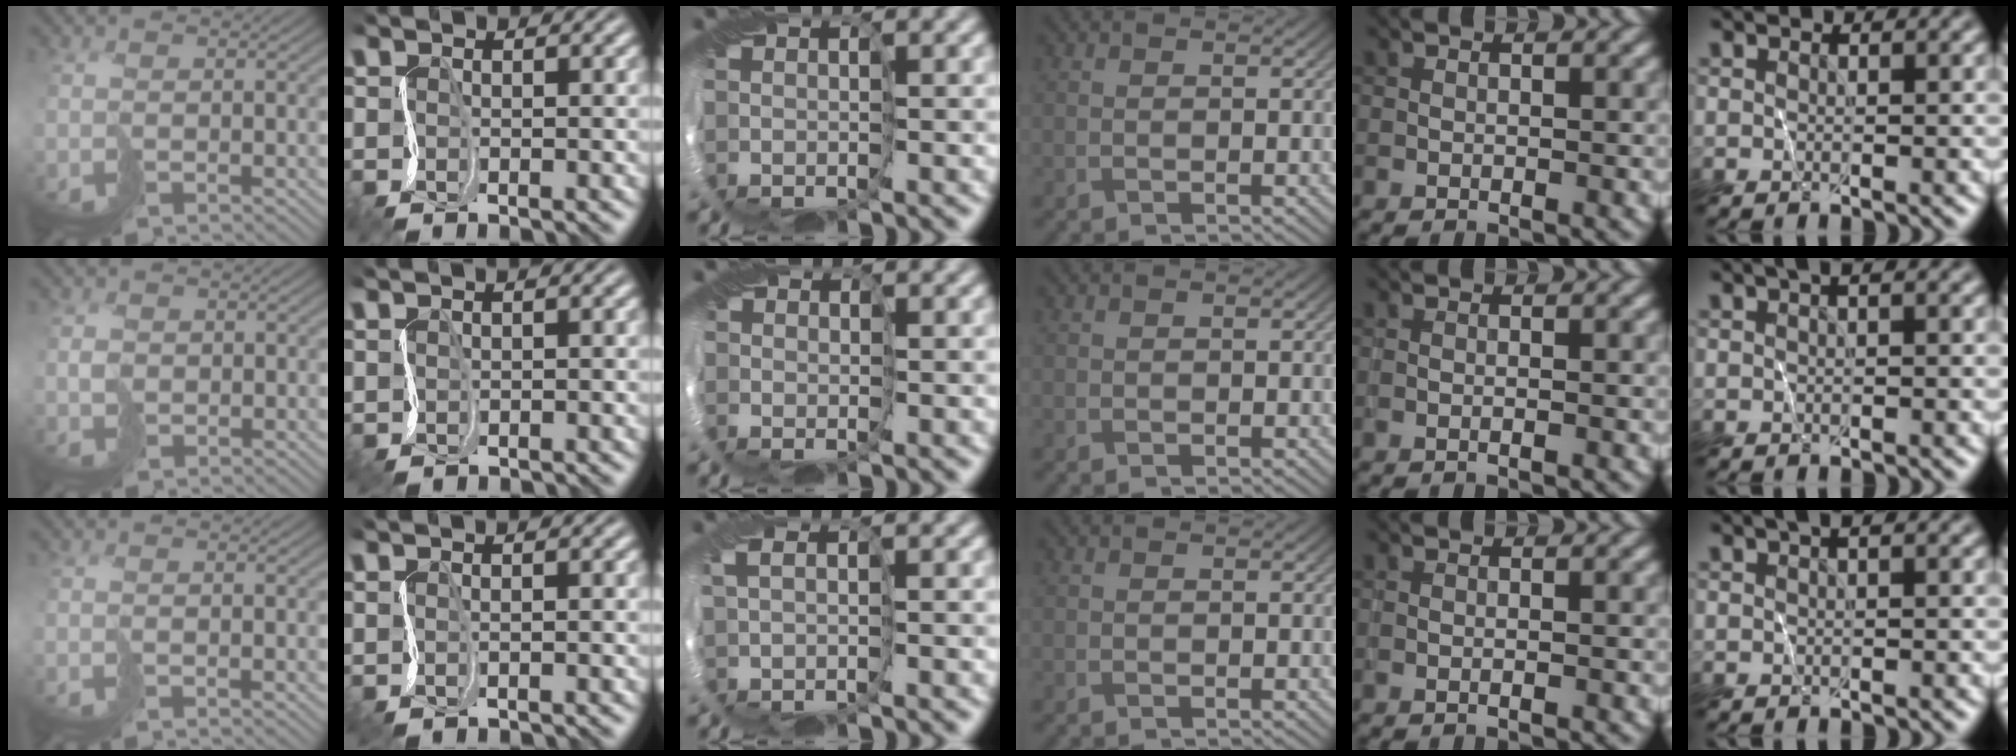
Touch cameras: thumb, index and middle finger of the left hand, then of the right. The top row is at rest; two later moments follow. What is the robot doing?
{"motion": "cut", "object": "bubble wrap"}